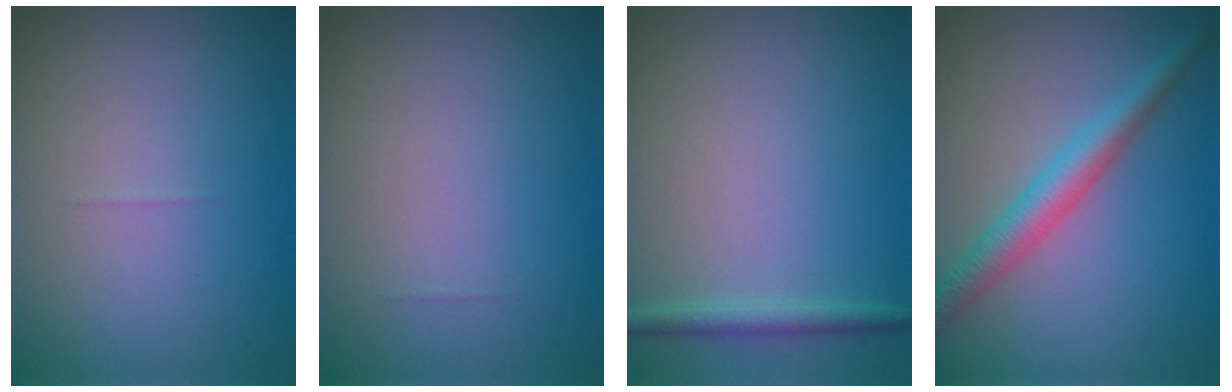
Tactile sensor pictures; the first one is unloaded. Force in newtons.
{"total": 0.0}
{"total": 1.6, "press": 1.6, "slide": 0.1}
{"total": 3.9, "press": 3.9, "slide": 0.1}